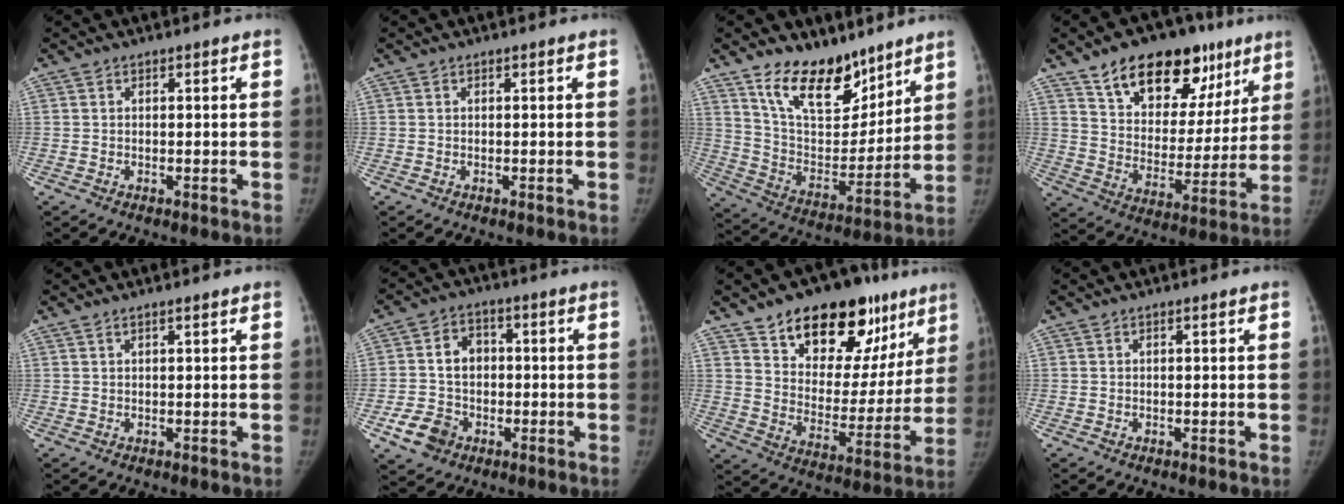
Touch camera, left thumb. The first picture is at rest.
{"total": 0.0}
{"total": 17.4, "force": [12.3, 8.7, 8.7], "torque": [-0.090, -0.079, 0.223]}
{"total": 22.6, "force": [13.6, 12.9, 12.7], "torque": [-0.140, -0.031, 0.215]}
{"total": 0.8, "force": [0.6, 0.1, 0.4], "torque": [-0.010, 0.000, 0.013]}
{"total": 10.1, "force": [-3.4, 8.6, 4.1], "torque": [-0.048, 0.023, -0.059]}
{"total": 24.4, "force": [14.7, 13.6, 13.9], "torque": [-0.149, -0.042, 0.226]}
{"total": 0.0}